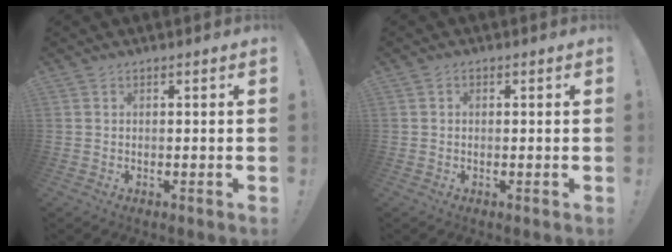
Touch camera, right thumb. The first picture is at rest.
{"total": 0.8, "force": [-0.3, 0.7, 0.3], "torque": [-0.009, 0.005, -0.005]}